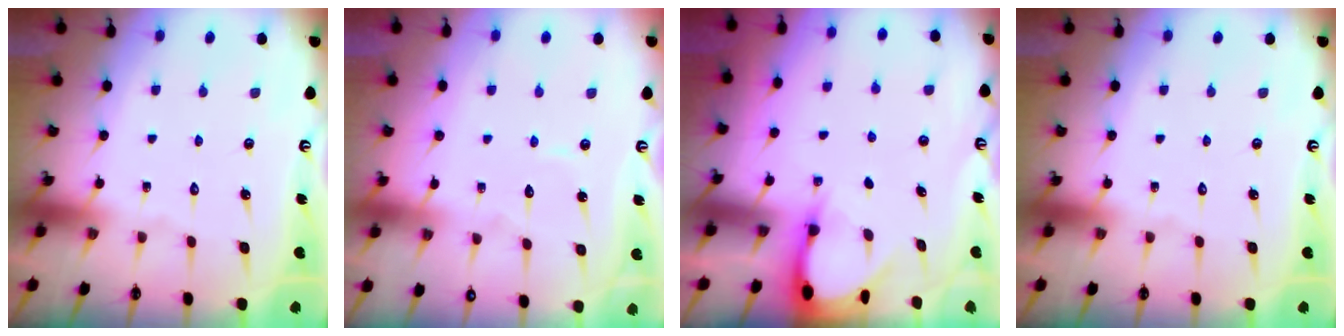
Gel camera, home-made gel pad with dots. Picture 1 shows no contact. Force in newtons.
{"total": 4.0, "press": 4.0, "slide": 0.3}
{"total": 3.0, "press": 3.0, "slide": 0.3}
{"total": 0.0}